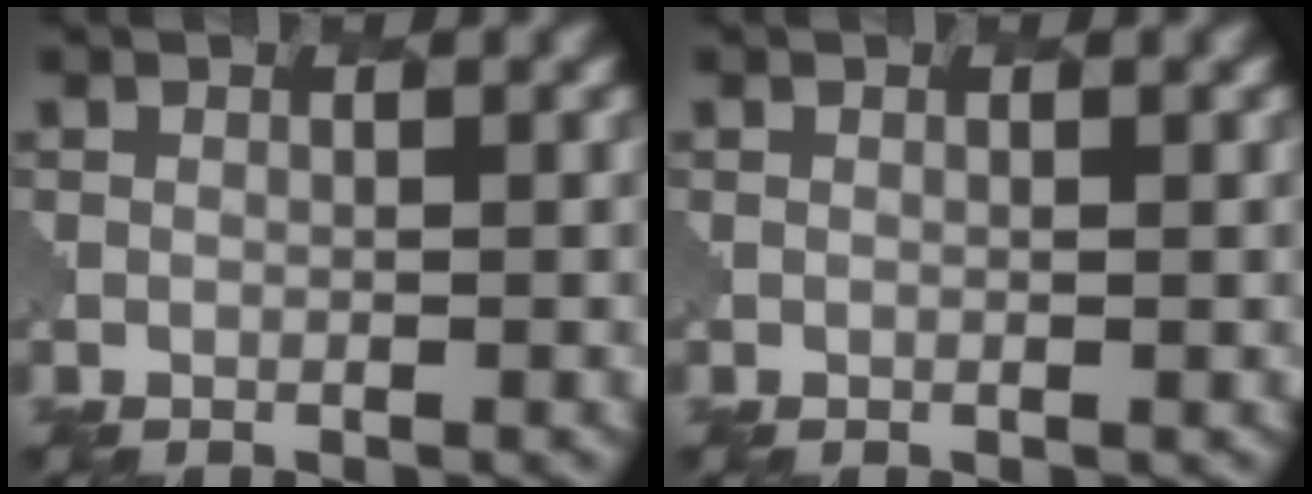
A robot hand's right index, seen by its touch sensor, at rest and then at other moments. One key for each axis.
{"total": 0.0}